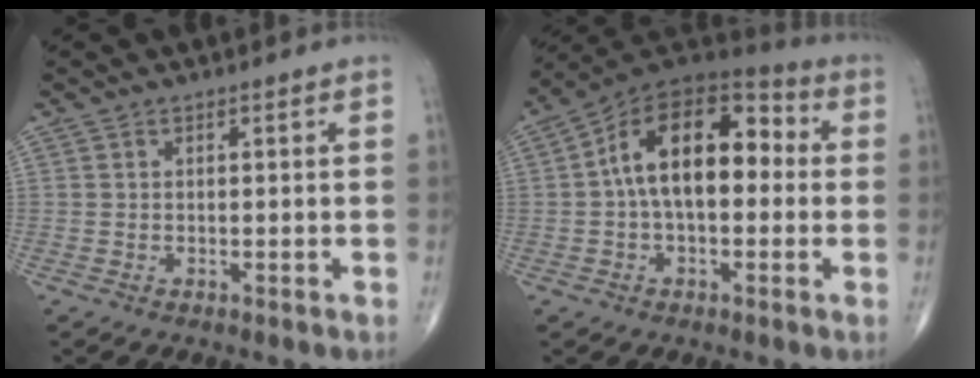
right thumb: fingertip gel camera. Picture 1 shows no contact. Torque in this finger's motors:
{"motor_torque": [-0.05, 1.70, 0.58, 0.05, 0.18]}